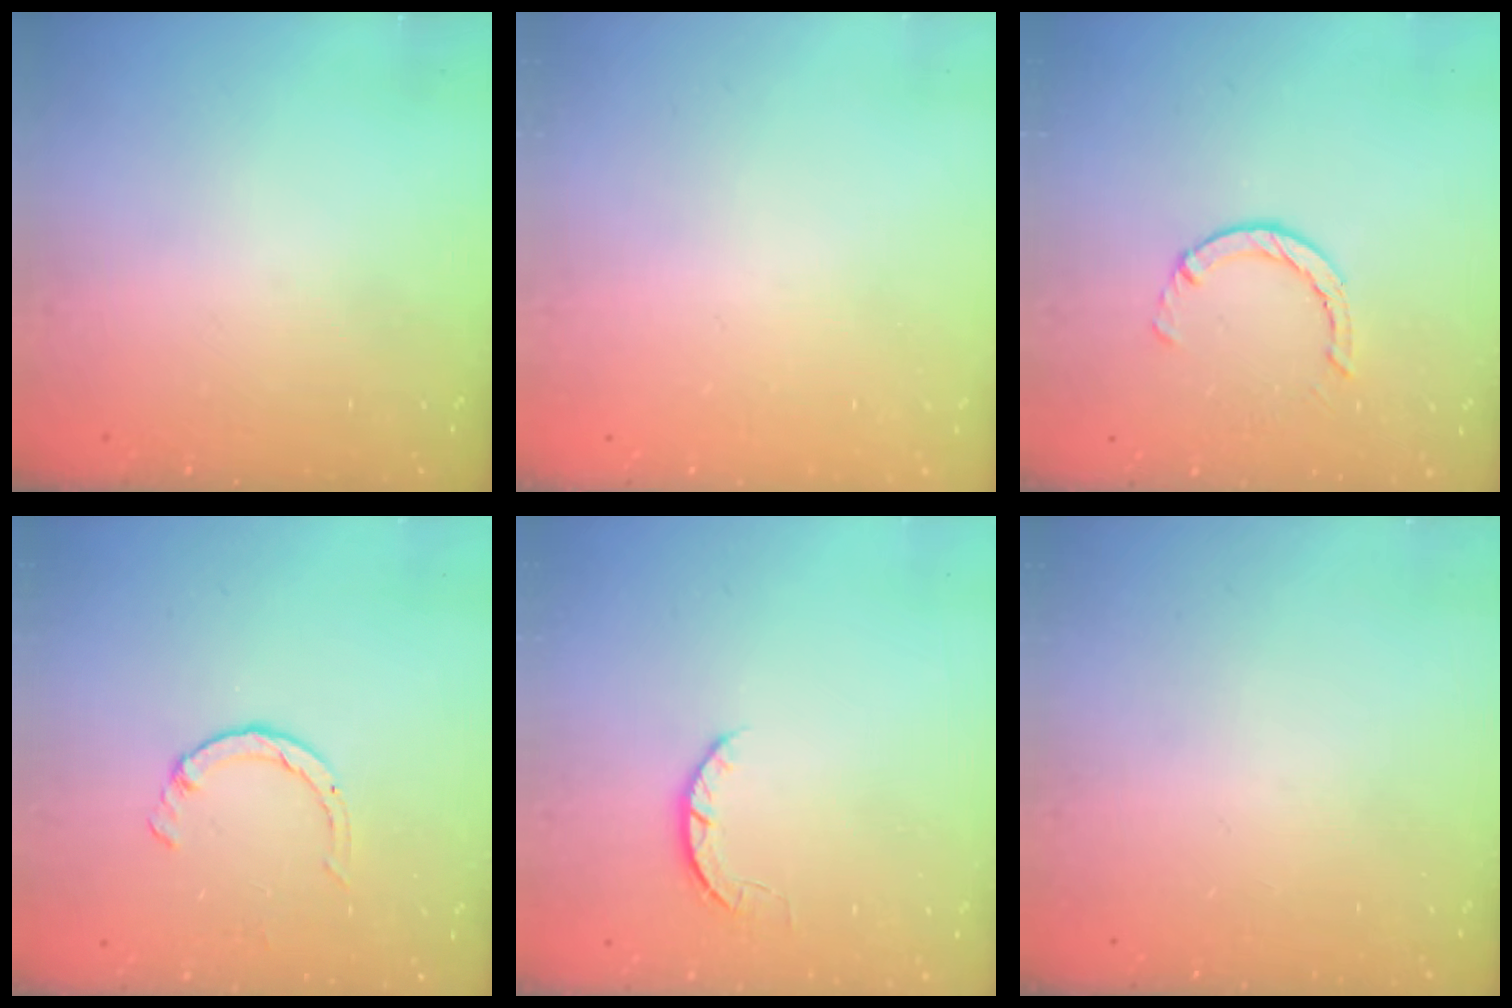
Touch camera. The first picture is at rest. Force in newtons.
{"total": 2.4, "press": 2.4, "slide": 0.2}
{"total": 2.5, "press": 2.4, "slide": 0.4}
{"total": 2.6, "press": 2.6, "slide": 0.4}
{"total": 3.9, "press": 3.9, "slide": 0.6}
{"total": 0.0}